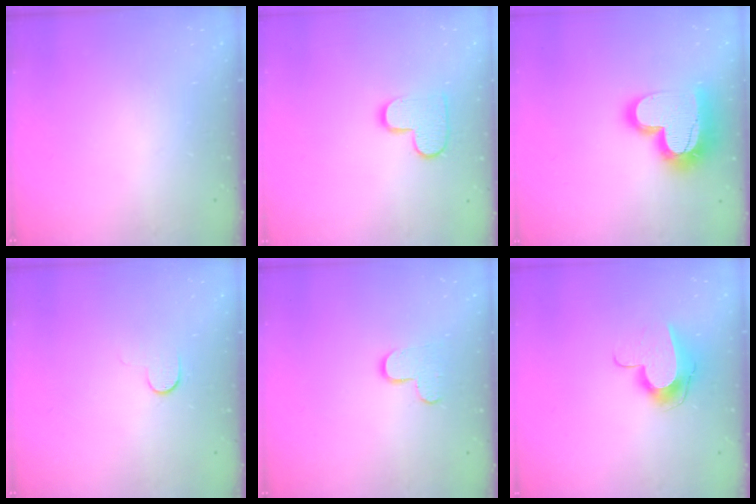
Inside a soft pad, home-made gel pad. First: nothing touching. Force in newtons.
{"total": 9.8, "press": 9.8, "slide": 0.6}
{"total": 21.1, "press": 21.1, "slide": 1.5}
{"total": 5.0, "press": 5.0, "slide": 0.5}
{"total": 8.3, "press": 8.3, "slide": 0.6}
{"total": 9.9, "press": 9.9, "slide": 0.4}